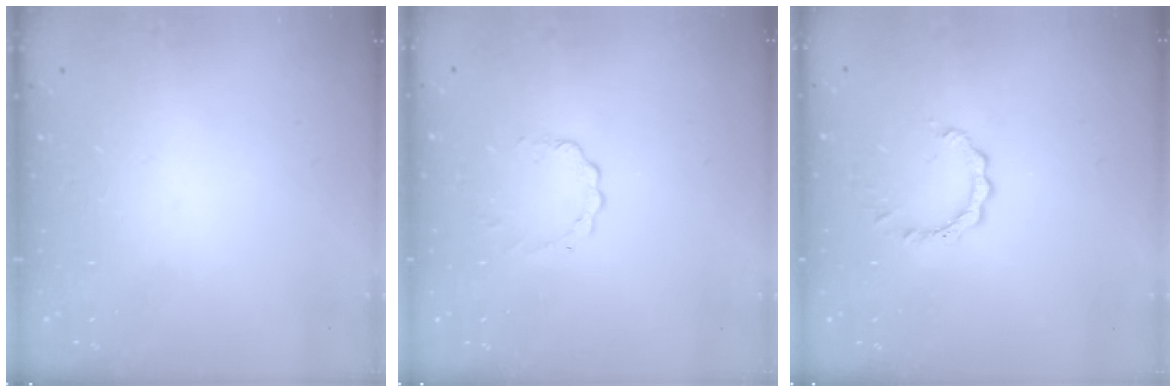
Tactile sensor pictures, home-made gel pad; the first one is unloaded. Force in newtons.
{"total": 2.5, "press": 2.5, "slide": 0.3}
{"total": 3.0, "press": 3.0, "slide": 0.1}